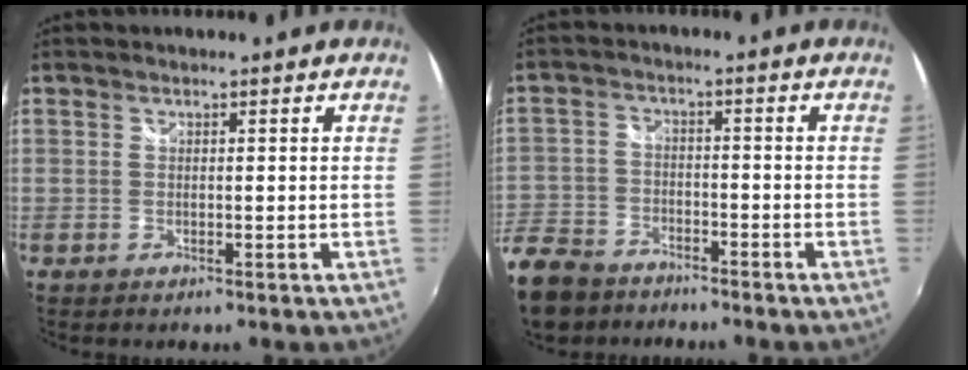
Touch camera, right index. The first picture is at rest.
{"total": 14.1, "force": [-9.7, 8.8, 5.3], "torque": [-0.162, -0.006, -0.180]}